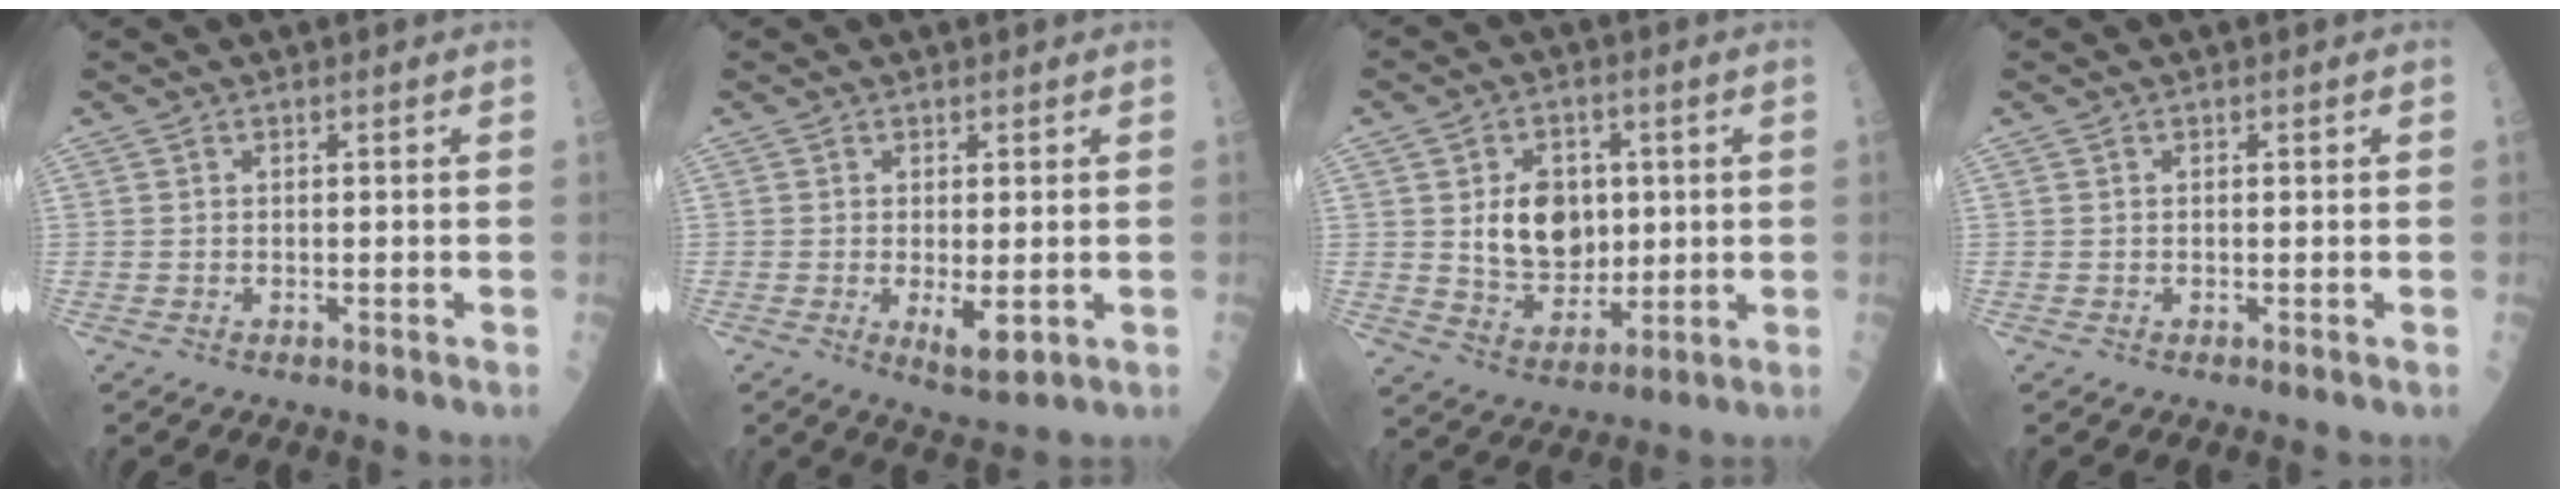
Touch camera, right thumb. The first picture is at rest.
{"total": 4.6, "force": [-0.6, 1.8, 4.2], "torque": [-0.062, -0.012, -0.002]}
{"total": 11.1, "force": [1.7, 8.1, 7.4], "torque": [-0.078, -0.012, 0.039]}
{"total": 0.0}